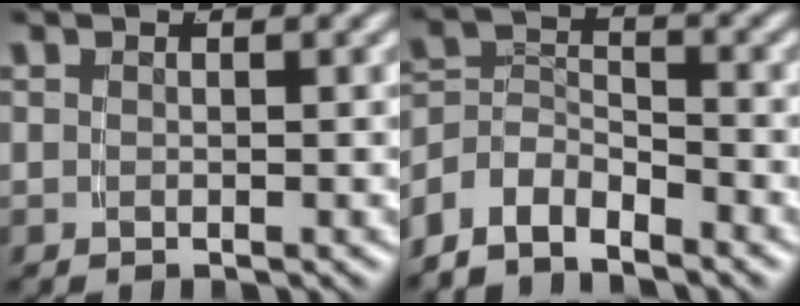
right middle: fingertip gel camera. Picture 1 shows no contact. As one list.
[{"total": 5.9, "force": [-3.2, 4.3, 2.4], "torque": [-0.067, -0.026, -0.053]}]